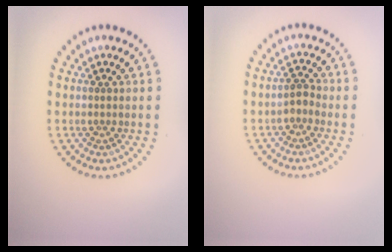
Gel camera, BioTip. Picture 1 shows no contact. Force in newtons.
{"total": 1.3, "press": 1.1, "slide": 0.7}